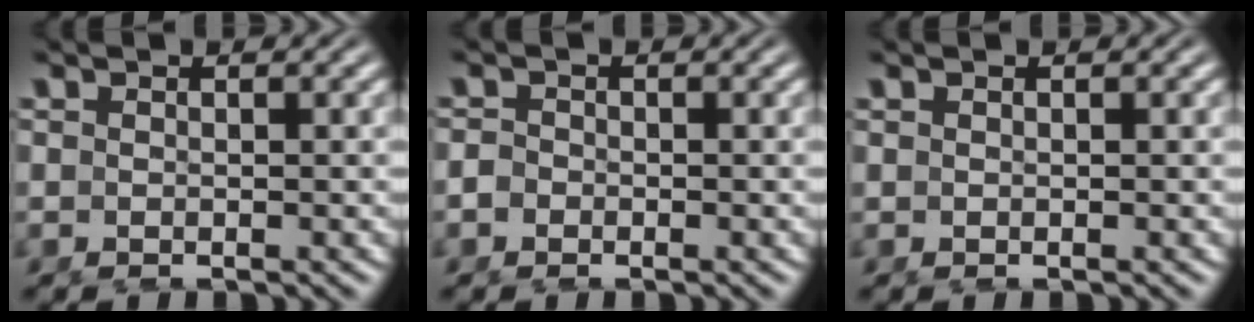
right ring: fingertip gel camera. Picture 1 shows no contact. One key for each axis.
{"total": 0.9, "fx": -0.6, "fy": 0.6, "fz": 0.1, "tx": -0.008, "ty": -0.008, "tz": -0.012}
{"total": 0.0}